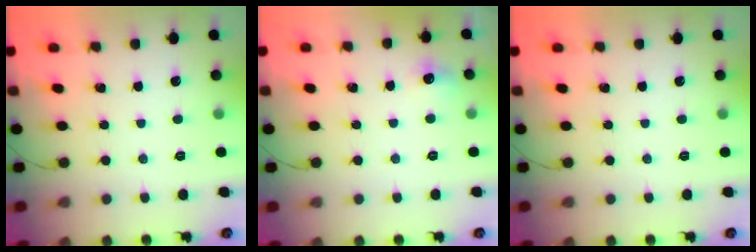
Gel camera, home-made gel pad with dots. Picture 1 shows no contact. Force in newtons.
{"total": 6.2, "press": 6.0, "slide": 1.6}
{"total": 0.0}